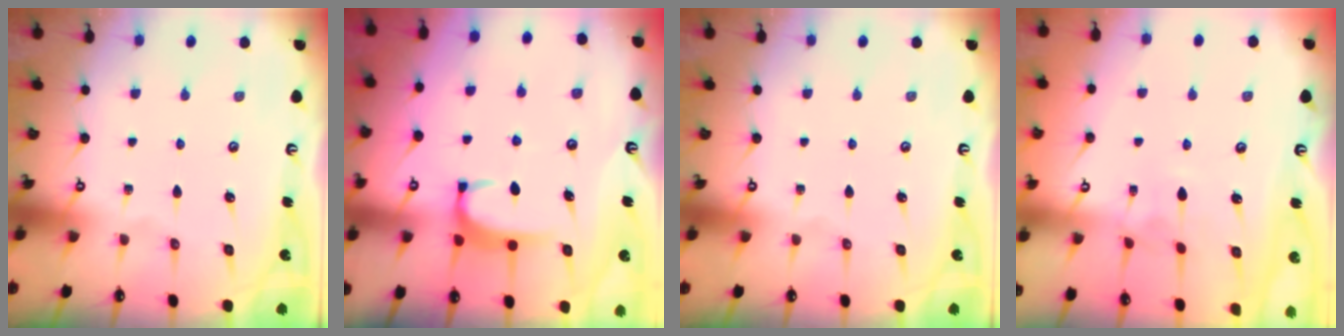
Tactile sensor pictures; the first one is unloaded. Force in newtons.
{"total": 1.8, "press": 1.7, "slide": 0.4}
{"total": 0.0}
{"total": 2.9, "press": 2.9, "slide": 0.3}